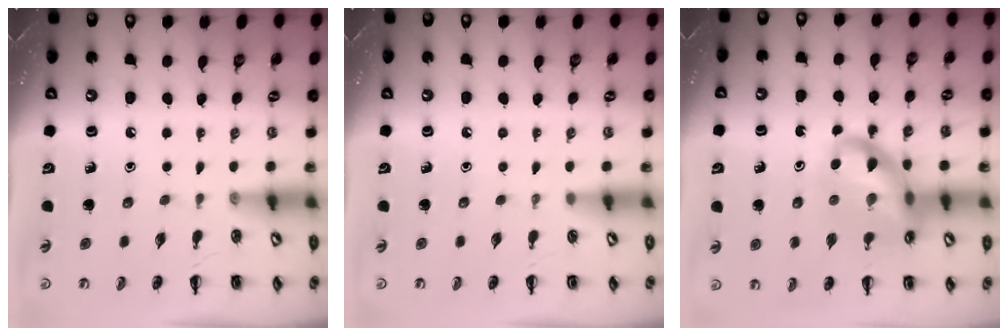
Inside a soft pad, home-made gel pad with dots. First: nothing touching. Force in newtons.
{"total": 0.0}
{"total": 17.3, "press": 17.0, "slide": 3.1}